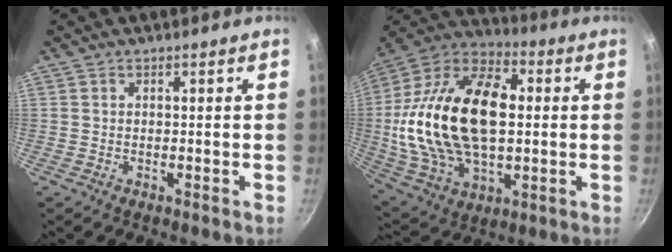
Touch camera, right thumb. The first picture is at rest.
{"total": 29.2, "force": [1.4, 17.5, 23.4], "torque": [-0.433, 0.022, 0.023]}